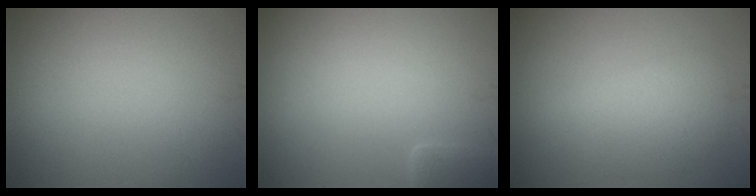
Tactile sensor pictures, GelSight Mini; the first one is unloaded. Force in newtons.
{"total": 1.4, "press": 1.4, "slide": 0.1}
{"total": 3.6, "press": 3.6, "slide": 0.0}